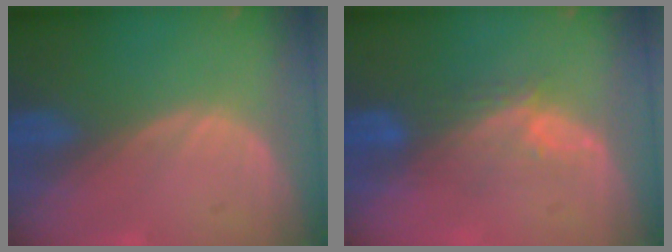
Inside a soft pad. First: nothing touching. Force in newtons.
{"total": 4.9, "press": 4.7, "slide": 1.6}